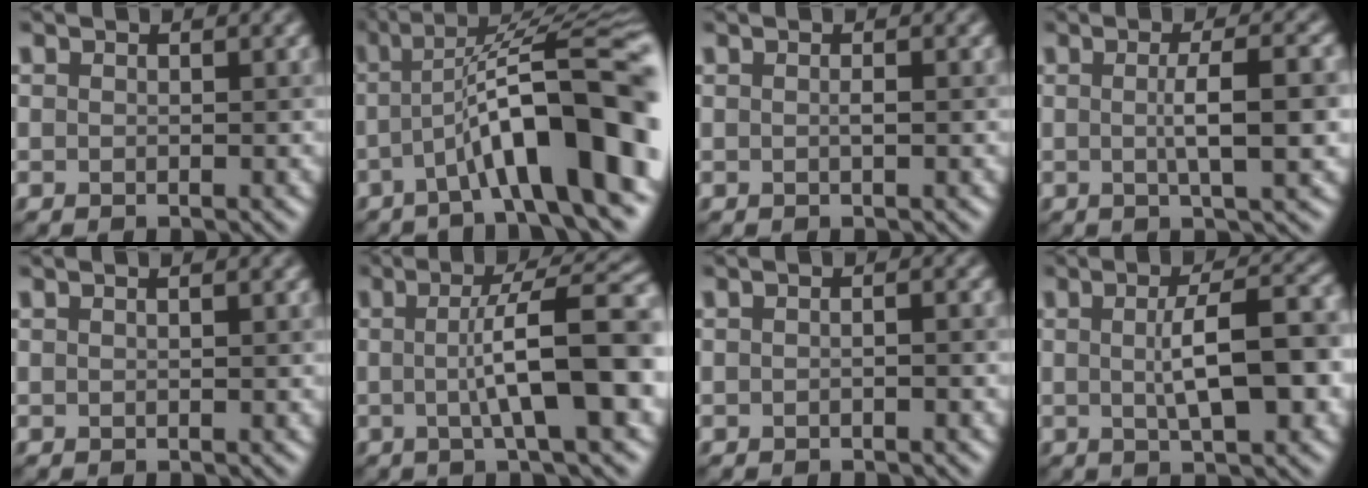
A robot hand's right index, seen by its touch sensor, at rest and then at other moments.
{"total": 12.6, "force": [-2.7, 2.4, 12.1], "torque": [-0.172, 0.028, -0.042]}
{"total": 0.9, "force": [-0.2, 0.2, 0.9], "torque": [-0.011, 0.006, -0.006]}
{"total": 5.5, "force": [-0.2, 1.2, 5.4], "torque": [-0.075, 0.009, -0.002]}
{"total": 1.4, "force": [0.6, 0.7, 1.0], "torque": [0.004, 0.000, -0.009]}
{"total": 9.5, "force": [-0.3, 2.1, 9.3], "torque": [-0.114, 0.010, -0.008]}
{"total": 1.7, "force": [-0.1, 0.8, 1.5], "torque": [-0.006, -0.002, -0.020]}
{"total": 7.4, "force": [-0.1, 1.9, 7.1], "torque": [-0.099, 0.011, -0.001]}